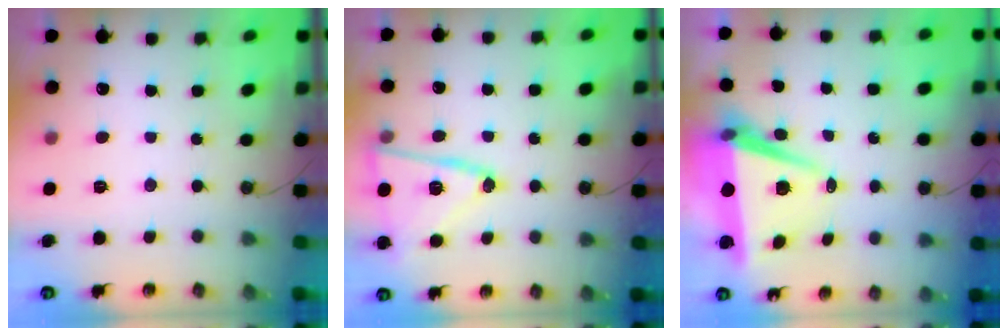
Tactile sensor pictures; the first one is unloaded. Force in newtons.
{"total": 16.6, "press": 16.5, "slide": 1.7}
{"total": 7.9, "press": 6.8, "slide": 4.1}